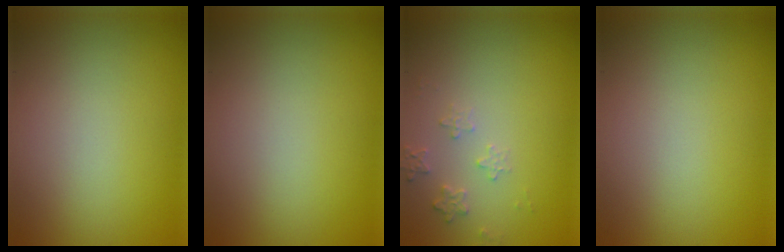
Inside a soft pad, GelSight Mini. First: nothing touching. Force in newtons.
{"total": 0.0}
{"total": 1.6, "press": 1.6, "slide": 0.4}
{"total": 0.0}